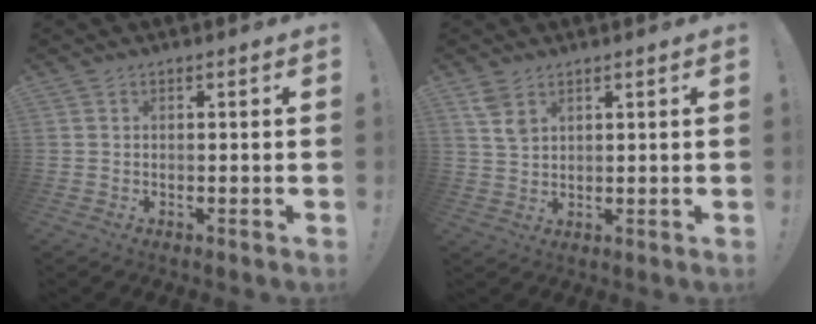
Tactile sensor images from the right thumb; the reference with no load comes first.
{"total": 4.9, "force": [3.1, 2.6, 2.8], "torque": [-0.045, -0.016, 0.058]}